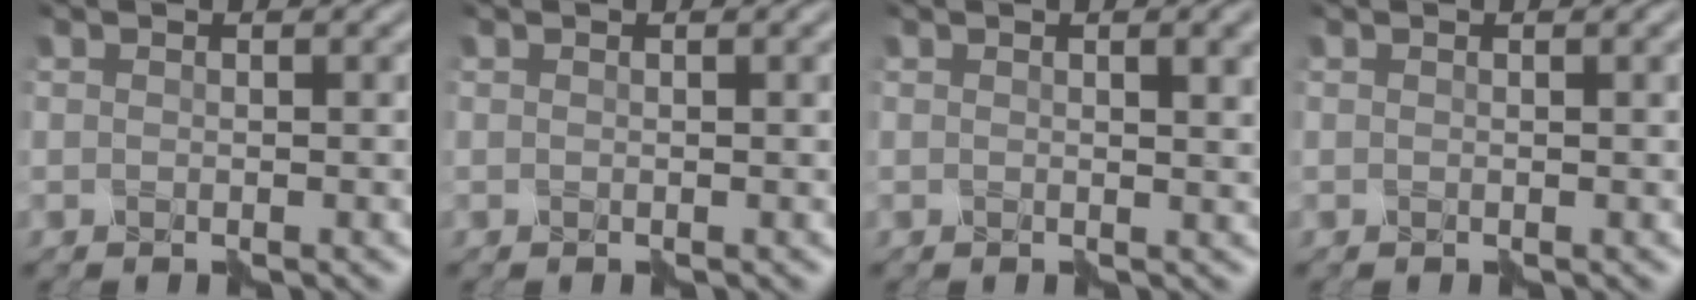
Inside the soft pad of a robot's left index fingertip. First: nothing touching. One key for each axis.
{"total": 0.7, "fx": 0.3, "fy": 0.1, "fz": 0.6, "tx": -0.012, "ty": 0.000, "tz": 0.001}
{"total": 2.9, "fx": 1.2, "fy": 0.9, "fz": 2.5, "tx": -0.023, "ty": 0.006, "tz": 0.013}
{"total": 1.0, "fx": 0.4, "fy": 0.2, "fz": 0.9, "tx": -0.014, "ty": 0.002, "tz": 0.002}